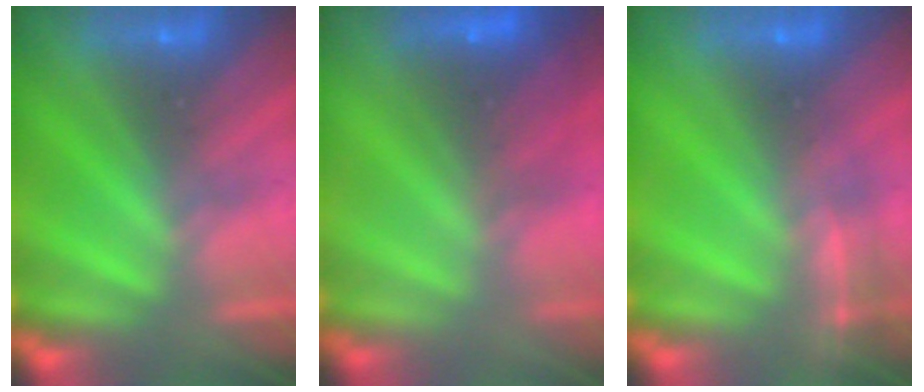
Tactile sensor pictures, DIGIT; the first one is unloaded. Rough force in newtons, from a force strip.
{"total": 2.9}
{"total": 1.9}